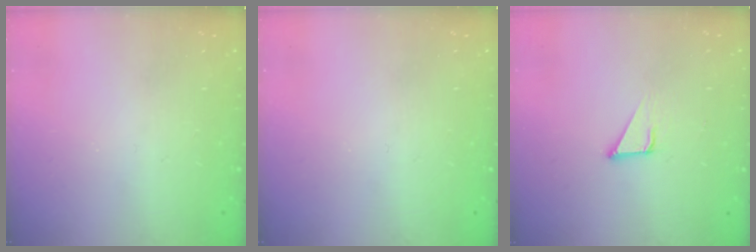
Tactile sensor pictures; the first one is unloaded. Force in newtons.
{"total": 0.0}
{"total": 2.1, "press": 2.1, "slide": 0.1}